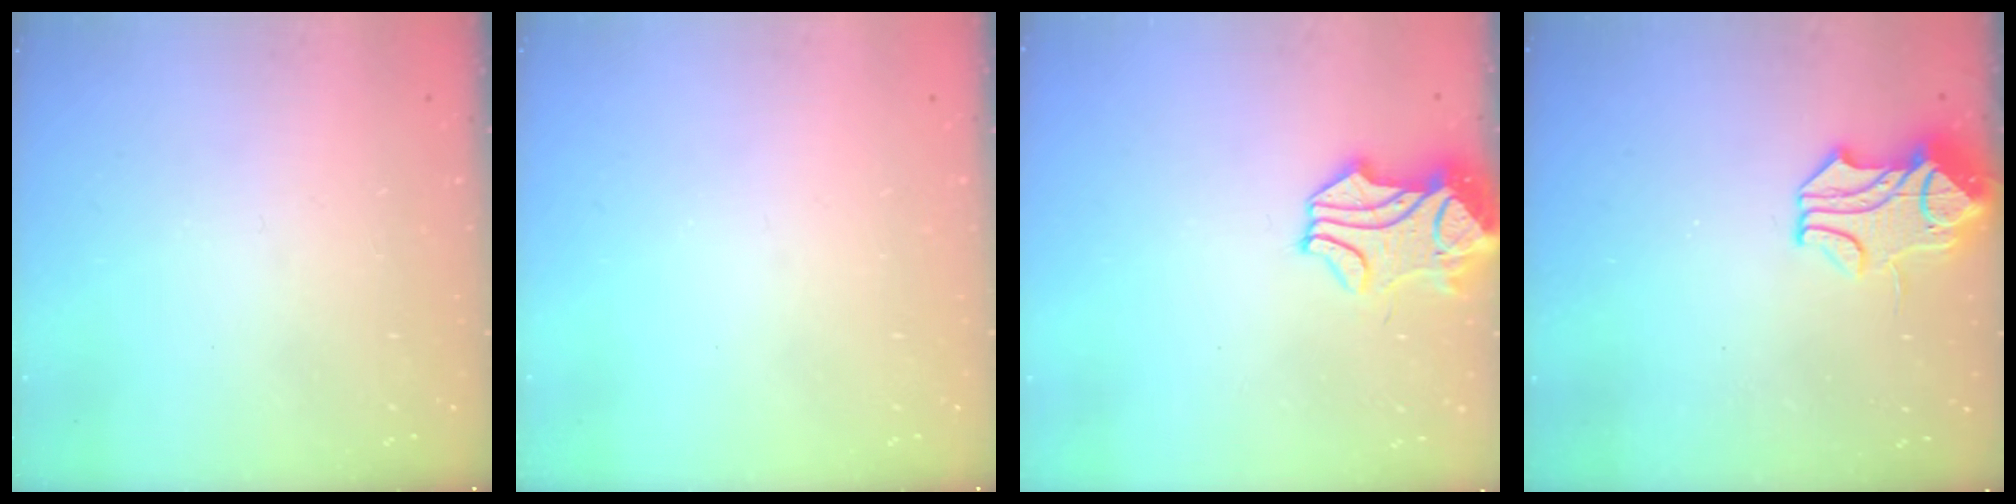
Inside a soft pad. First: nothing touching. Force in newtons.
{"total": 0.0}
{"total": 2.3, "press": 1.8, "slide": 1.4}
{"total": 1.8, "press": 1.1, "slide": 1.4}